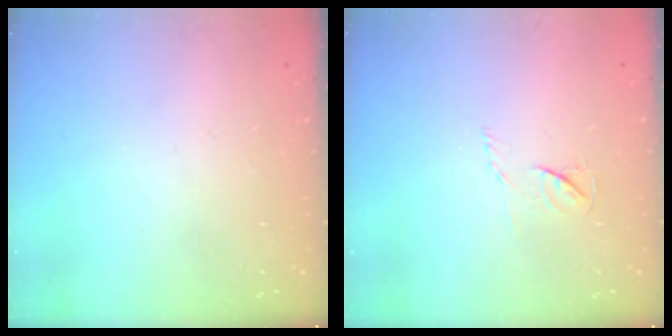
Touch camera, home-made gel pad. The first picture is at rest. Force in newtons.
{"total": 3.9, "press": 3.8, "slide": 0.4}